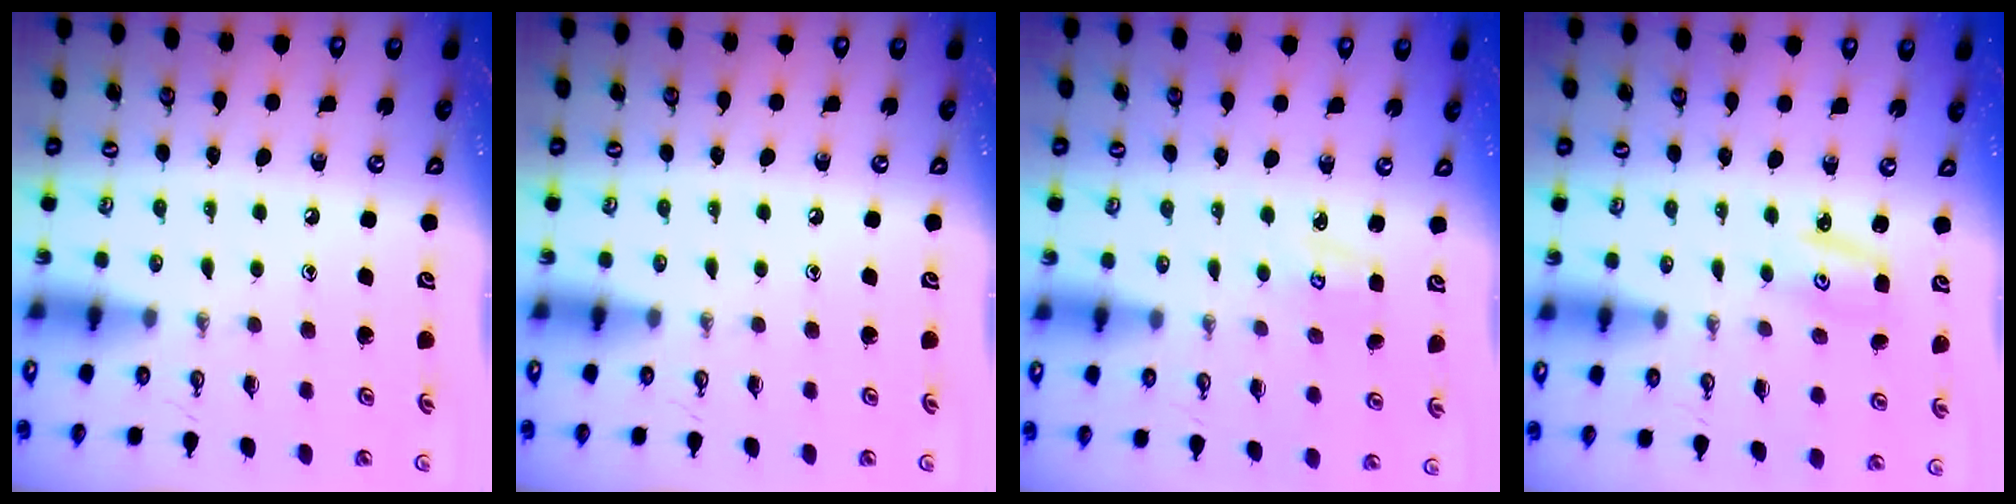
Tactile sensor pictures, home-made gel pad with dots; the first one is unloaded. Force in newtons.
{"total": 0.0}
{"total": 2.6, "press": 2.6, "slide": 0.3}
{"total": 3.0, "press": 3.0, "slide": 0.3}